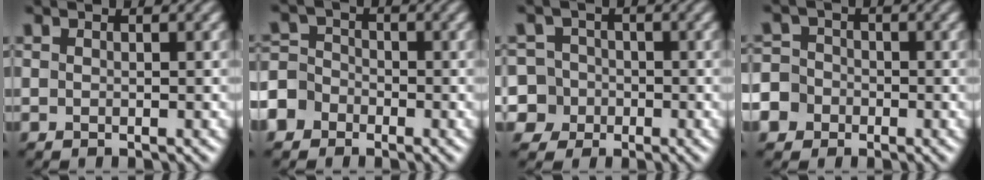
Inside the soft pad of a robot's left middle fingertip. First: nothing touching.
{"total": 5.7, "force": [-3.2, 4.5, 1.2], "torque": [-0.014, 0.002, -0.079]}
{"total": 7.8, "force": [-2.4, 7.2, 1.9], "torque": [-0.037, 0.014, -0.079]}
{"total": 7.6, "force": [-3.6, 6.4, 1.5], "torque": [-0.044, -0.009, -0.094]}